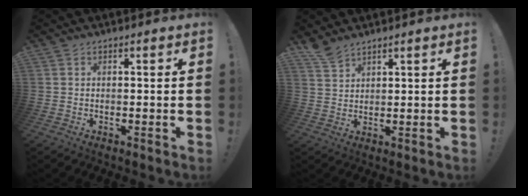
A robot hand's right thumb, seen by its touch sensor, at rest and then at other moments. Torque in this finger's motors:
{"motor_torque": [-0.74, 0.62, 0.36, 0.64, -0.03]}